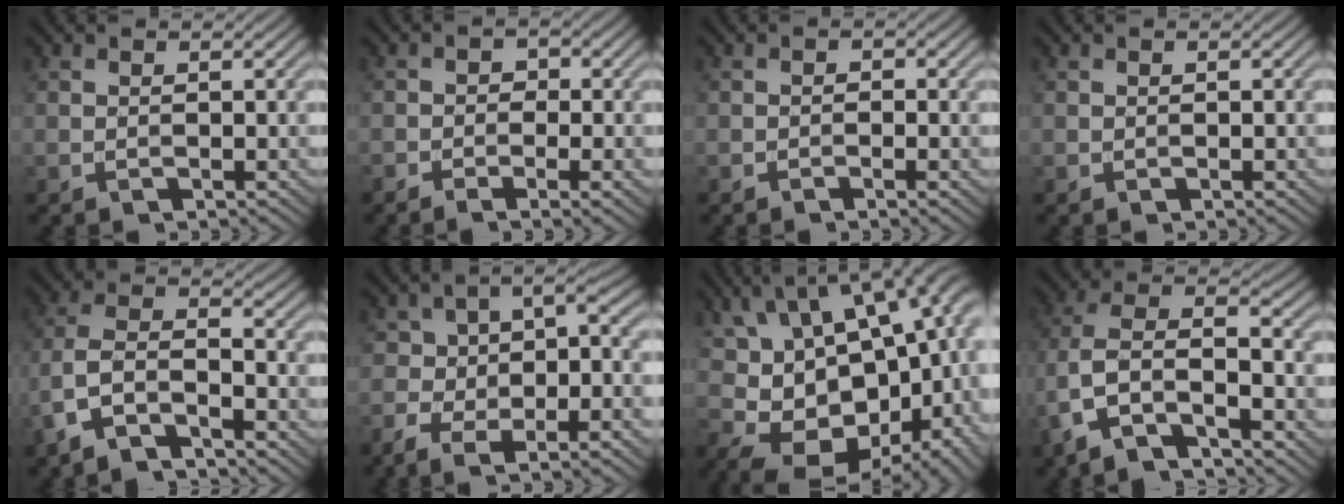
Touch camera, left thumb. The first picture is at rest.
{"total": 4.5, "force": [-2.2, 2.6, 3.0], "torque": [-0.029, -0.002, -0.033]}
{"total": 1.4, "force": [-0.7, 0.6, 1.0], "torque": [-0.013, 0.001, -0.014]}
{"total": 0.0}
{"total": 7.3, "force": [-4.3, 2.9, 5.1], "torque": [-0.110, 0.004, -0.098]}
{"total": 13.1, "force": [-4.9, 6.9, 10.0], "torque": [-0.174, -0.021, -0.075]}
{"total": 20.7, "force": [2.5, 13.2, 15.7], "torque": [-0.236, -0.028, 0.103]}
{"total": 9.9, "force": [-4.3, 4.4, 7.8], "torque": [-0.169, 0.008, -0.095]}